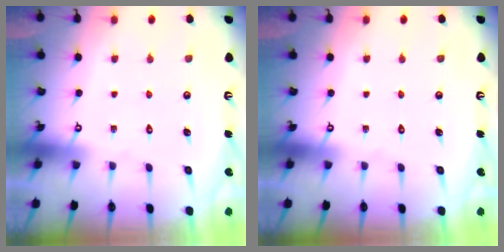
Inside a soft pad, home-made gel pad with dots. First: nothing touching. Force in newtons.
{"total": 0.0}